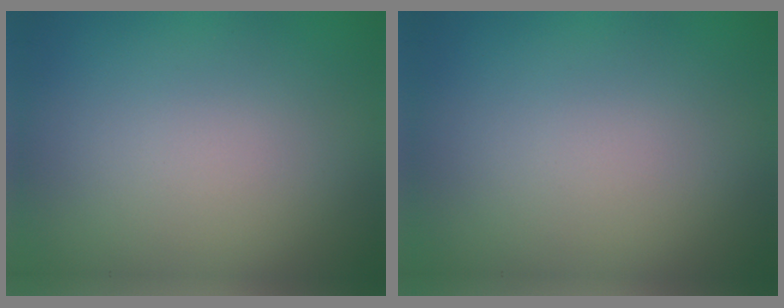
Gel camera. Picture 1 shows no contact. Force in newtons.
{"total": 0.0}